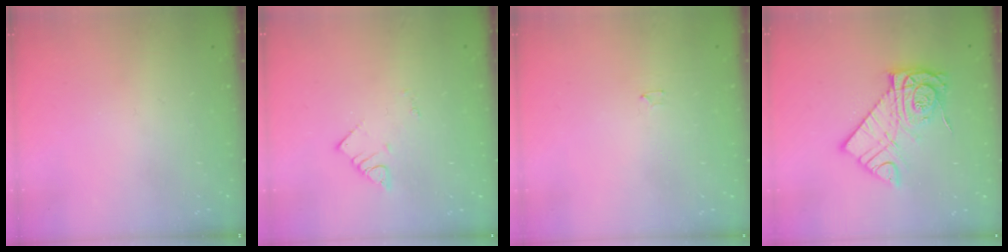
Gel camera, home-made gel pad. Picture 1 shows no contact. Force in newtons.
{"total": 2.1, "press": 2.1, "slide": 0.3}
{"total": 1.2, "press": 1.2, "slide": 0.0}
{"total": 14.1, "press": 14.1, "slide": 1.3}